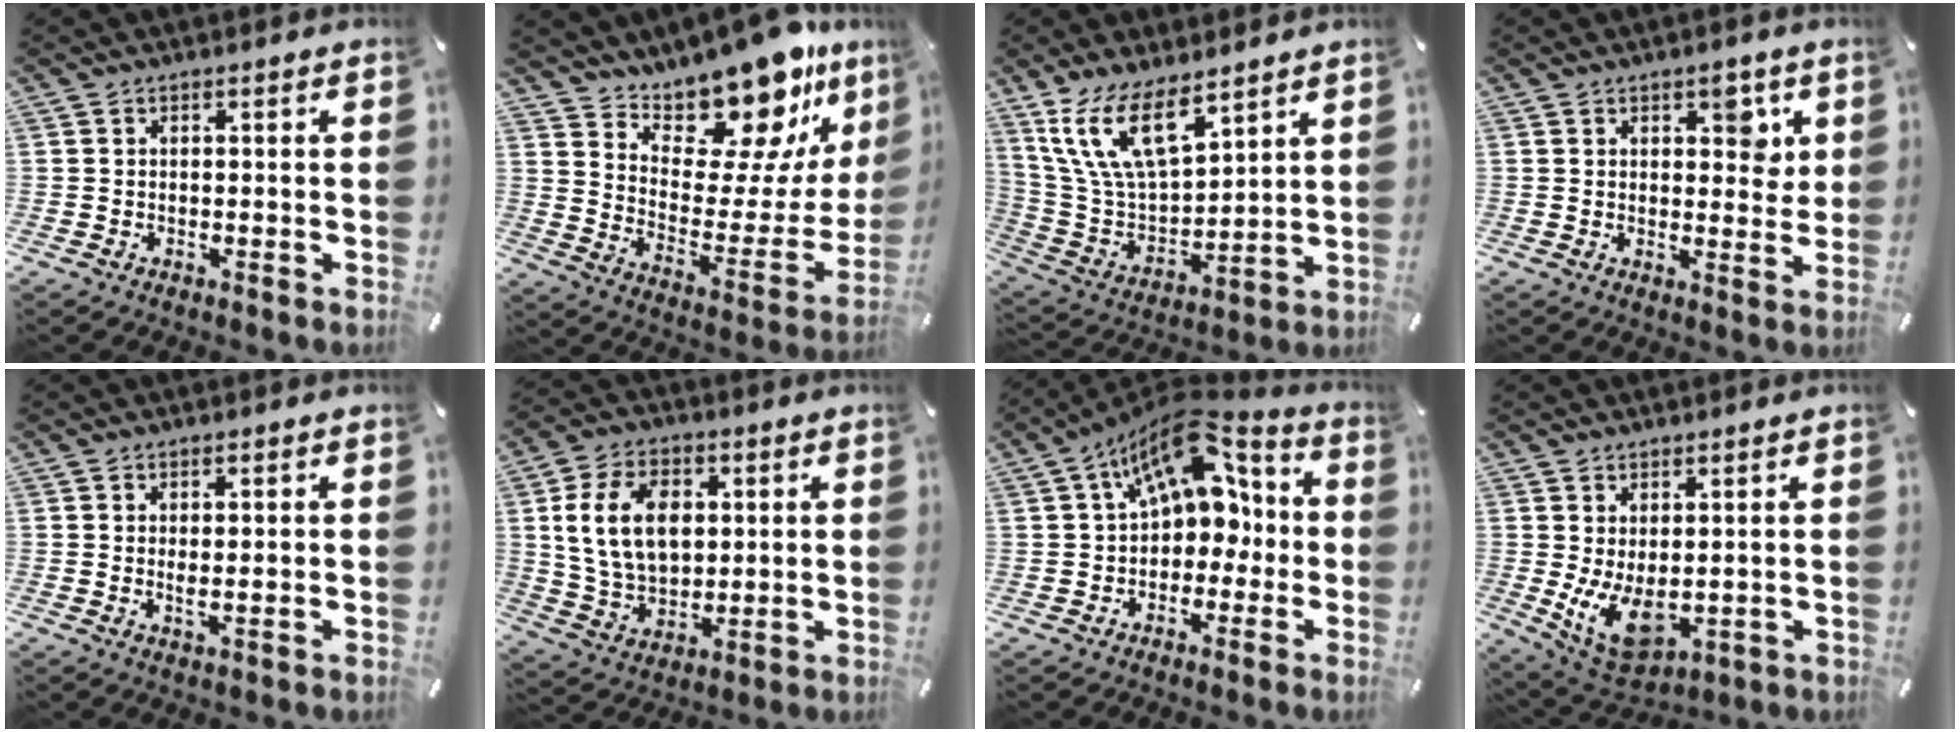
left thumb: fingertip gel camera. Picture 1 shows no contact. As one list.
[{"total": 19.1, "force": [16.9, 6.7, 5.9], "torque": [-0.080, -0.157, 0.285]}, {"total": 16.0, "force": [10.8, 7.4, 9.3], "torque": [-0.233, -0.053, 0.197]}, {"total": 5.5, "force": [2.6, 3.1, 3.6], "torque": [-0.021, -0.015, 0.035]}, {"total": 2.1, "force": [0.4, 0.4, 2.0], "torque": [-0.047, -0.005, 0.005]}, {"total": 13.9, "force": [3.0, 10.0, 9.1], "torque": [-0.193, 0.008, 0.052]}, {"total": 14.8, "force": [6.1, 9.2, 9.8], "torque": [-0.154, -0.031, 0.106]}, {"total": 8.7, "force": [0.5, 5.3, 6.9], "torque": [-0.126, -0.025, 0.014]}]